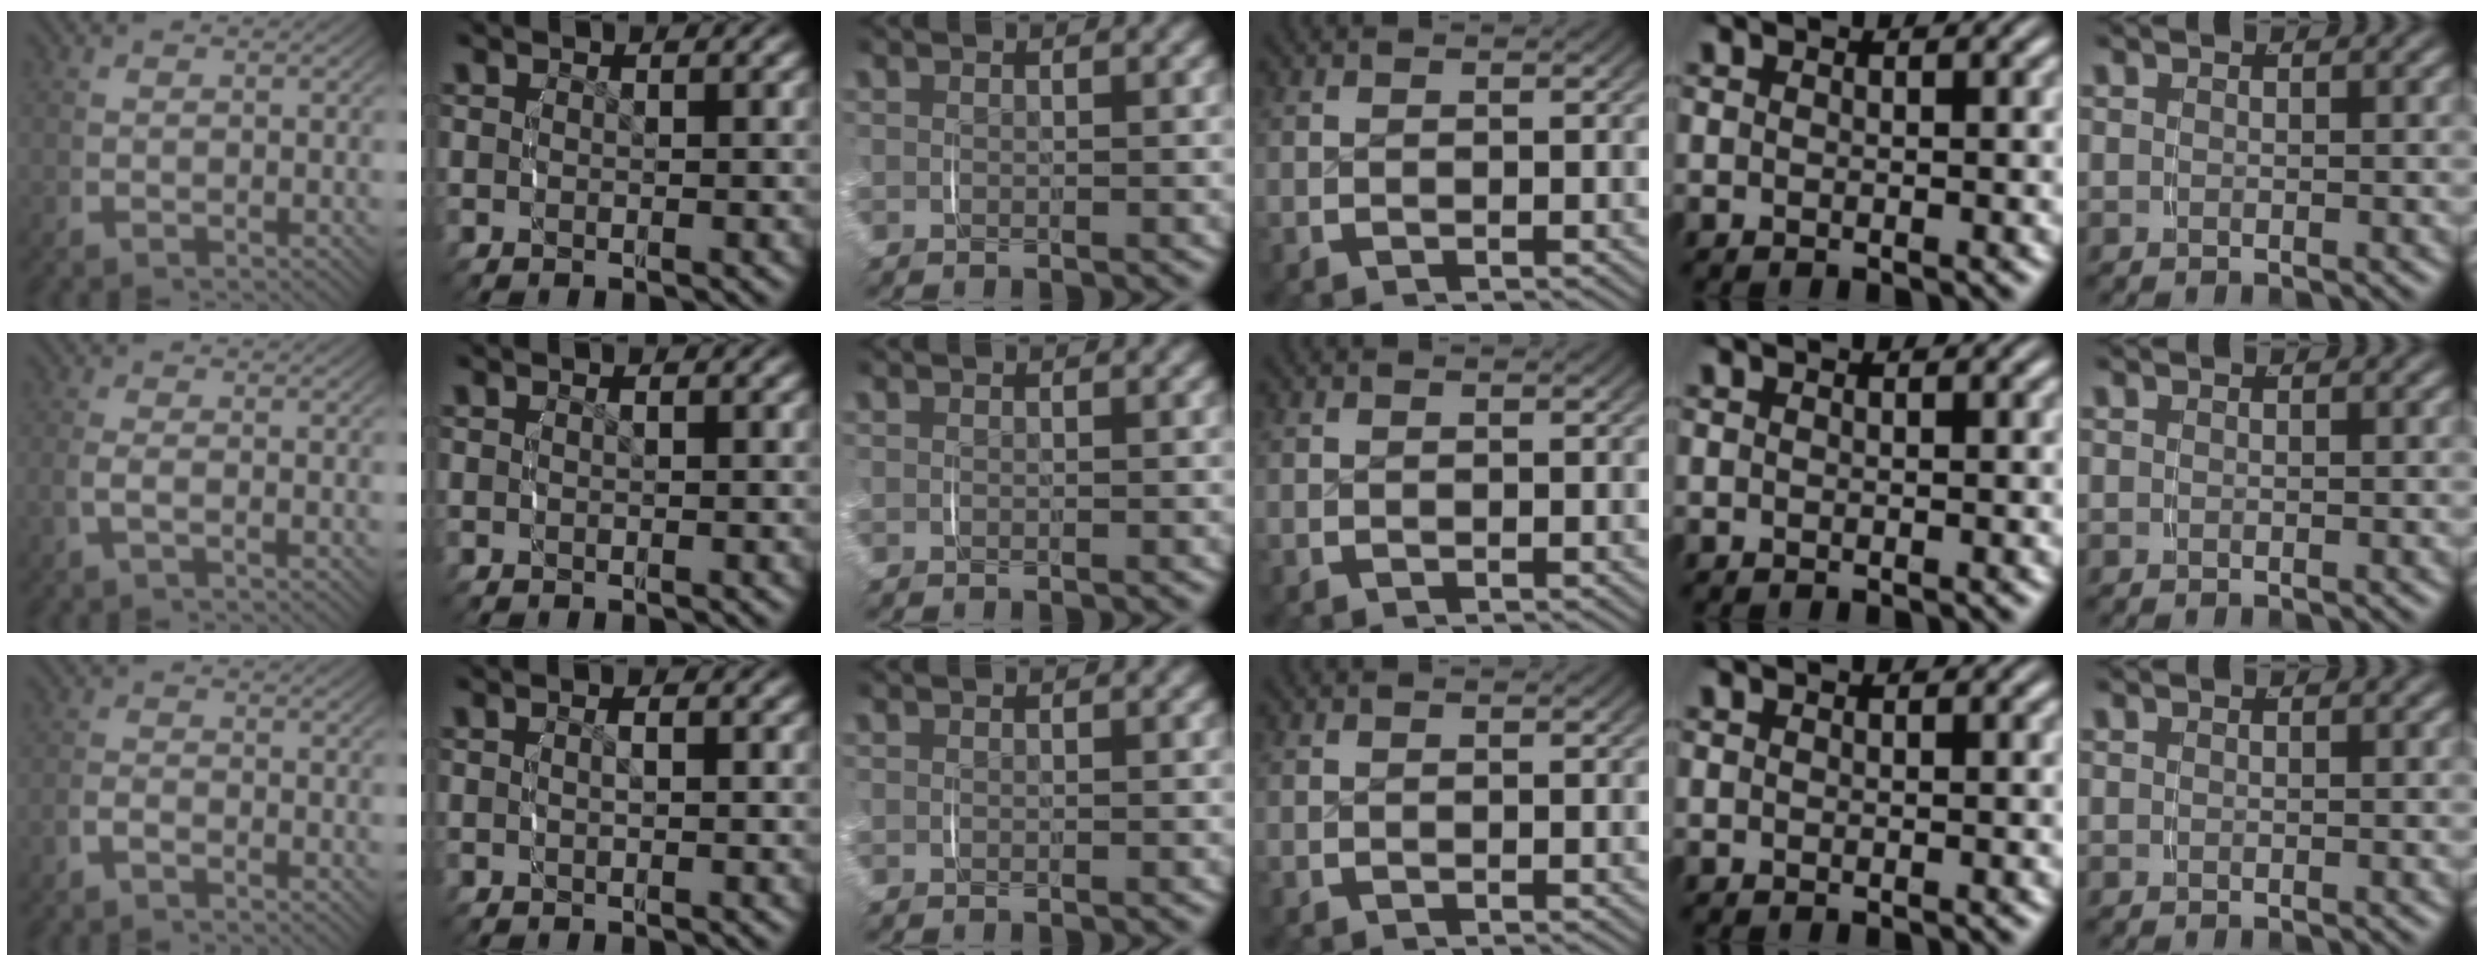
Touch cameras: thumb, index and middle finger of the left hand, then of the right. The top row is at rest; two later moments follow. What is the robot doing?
{"motion": "lift_and_place", "object": "pen bag"}